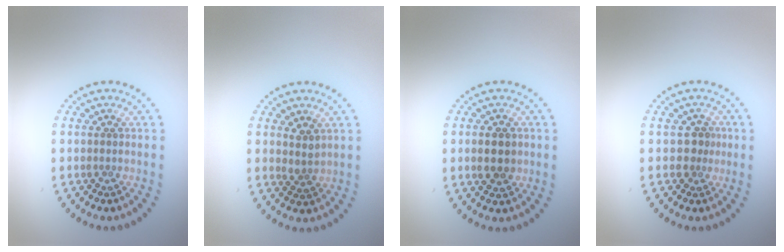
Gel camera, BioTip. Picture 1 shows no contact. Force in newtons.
{"total": 1.5, "press": 1.3, "slide": 0.9}
{"total": 2.7, "press": 2.7, "slide": 0.2}
{"total": 1.7, "press": 1.5, "slide": 0.9}